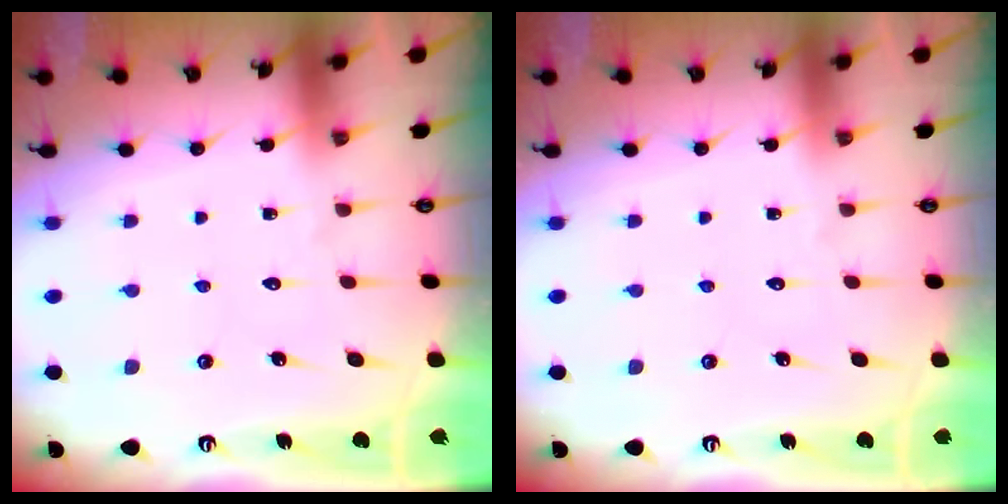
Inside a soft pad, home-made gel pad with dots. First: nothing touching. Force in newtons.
{"total": 0.0}